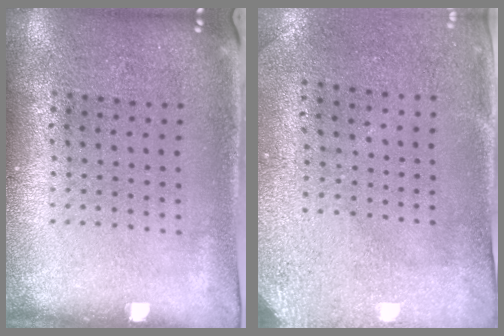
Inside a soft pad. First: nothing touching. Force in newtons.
{"total": 3.0, "press": 2.3, "slide": 1.9}